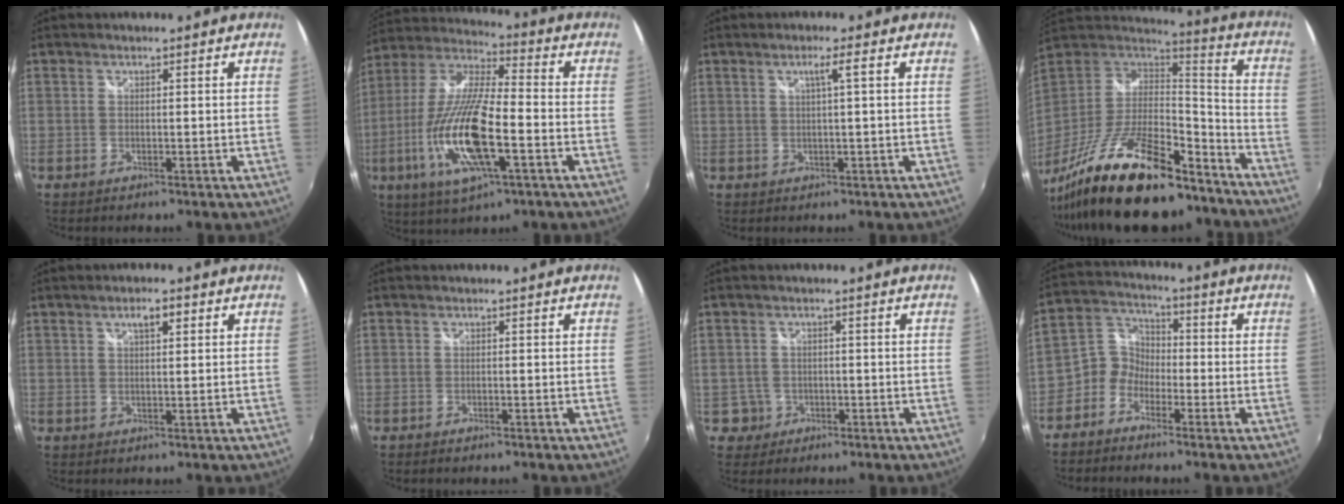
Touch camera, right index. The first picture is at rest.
{"total": 19.8, "force": [-6.3, 5.5, 18.0], "torque": [-0.366, -0.027, -0.123]}
{"total": 2.3, "force": [0.6, -0.5, 2.1], "torque": [-0.037, 0.001, 0.010]}
{"total": 27.1, "force": [-19.1, 9.2, 16.9], "torque": [-0.317, -0.028, -0.302]}
{"total": 3.0, "force": [1.4, 1.1, 2.4], "torque": [-0.039, 0.008, 0.022]}
{"total": 1.0, "force": [-0.9, 0.4, 0.4], "torque": [-0.011, -0.005, -0.017]}
{"total": 2.5, "force": [-0.4, 2.4, 0.2], "torque": [-0.002, 0.006, -0.002]}
{"total": 5.9, "force": [-3.3, 4.6, 1.9], "torque": [-0.044, 0.022, -0.081]}